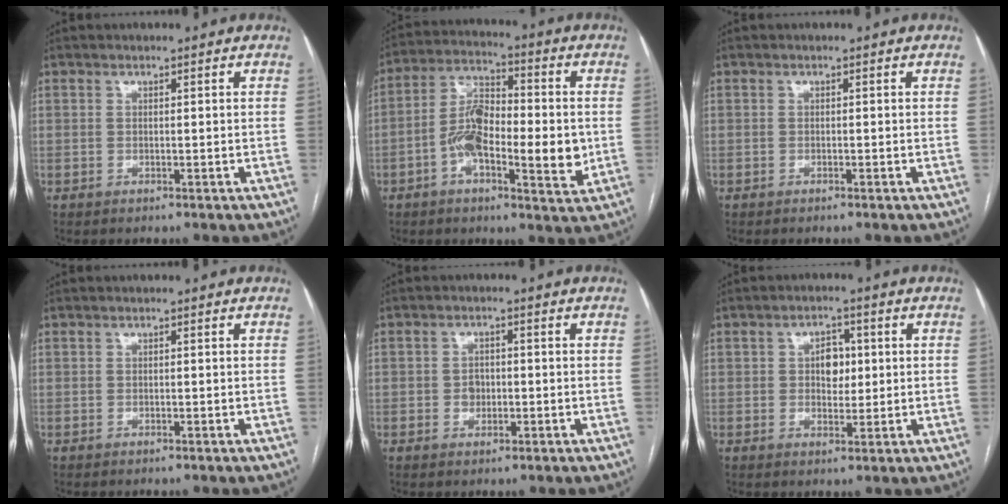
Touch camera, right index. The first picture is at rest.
{"total": 13.1, "force": [-2.0, 4.7, 12.1], "torque": [-0.216, 0.012, -0.039]}
{"total": 0.0}
{"total": 0.0}
{"total": 2.4, "force": [-0.5, 1.9, 1.4], "torque": [-0.019, 0.005, -0.005]}
{"total": 4.1, "force": [0.7, 2.7, 3.0], "torque": [-0.043, 0.010, 0.013]}